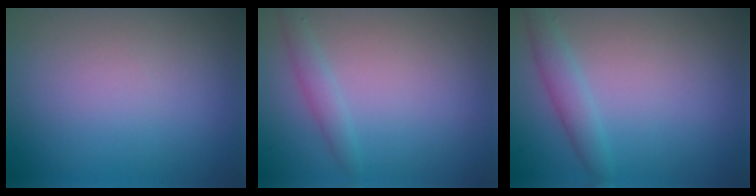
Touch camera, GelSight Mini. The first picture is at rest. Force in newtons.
{"total": 1.3, "press": 1.3, "slide": 0.1}
{"total": 2.0, "press": 2.0, "slide": 0.3}